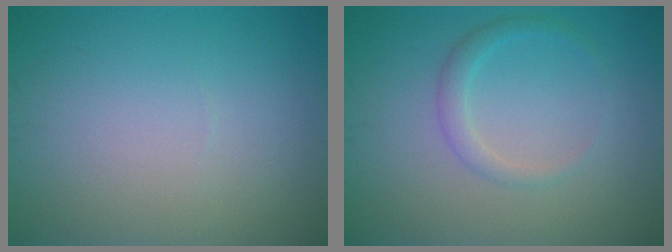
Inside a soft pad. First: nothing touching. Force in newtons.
{"total": 1.7, "press": 1.7, "slide": 0.1}